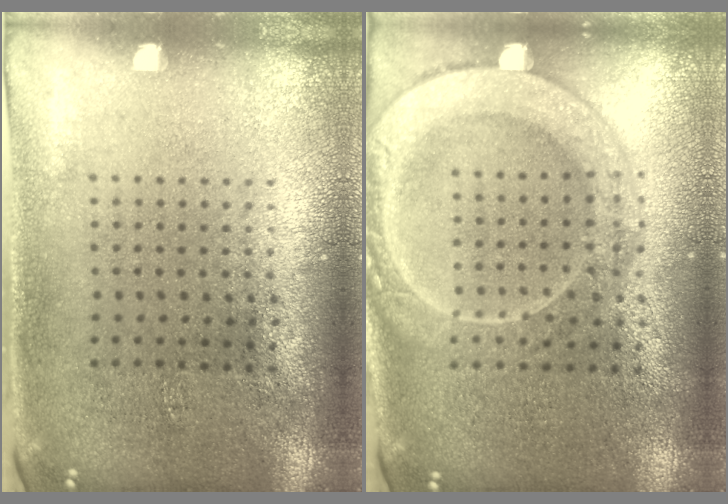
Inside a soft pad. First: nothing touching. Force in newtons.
{"total": 2.0, "press": 2.0, "slide": 0.3}